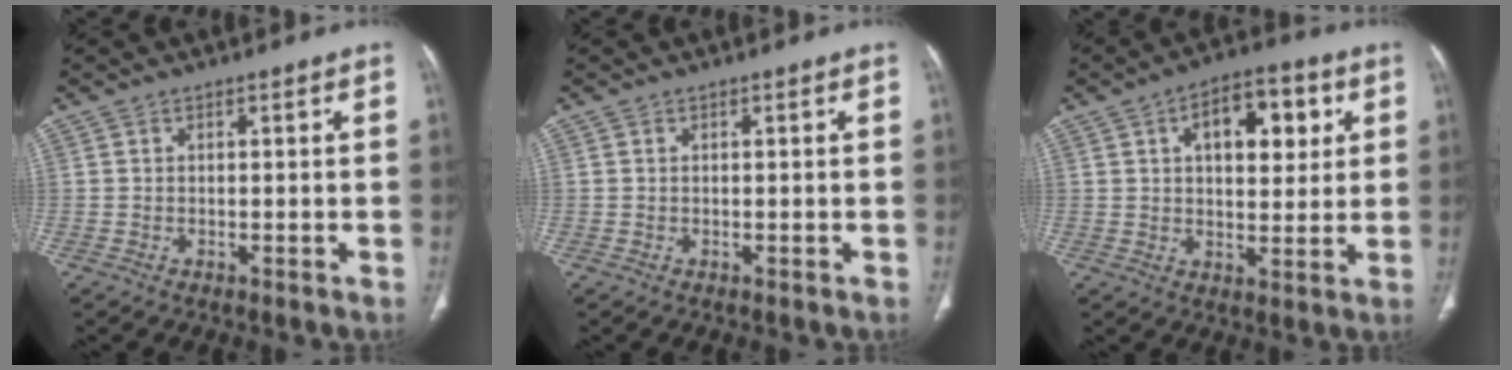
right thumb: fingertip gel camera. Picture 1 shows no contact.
{"total": 0.0}
{"total": 12.6, "force": [4.1, 6.8, 9.8], "torque": [-0.098, 0.005, 0.060]}